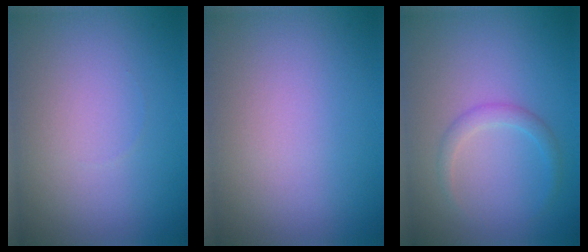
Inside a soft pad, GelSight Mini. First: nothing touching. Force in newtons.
{"total": 0.0}
{"total": 1.5, "press": 1.5, "slide": 0.0}